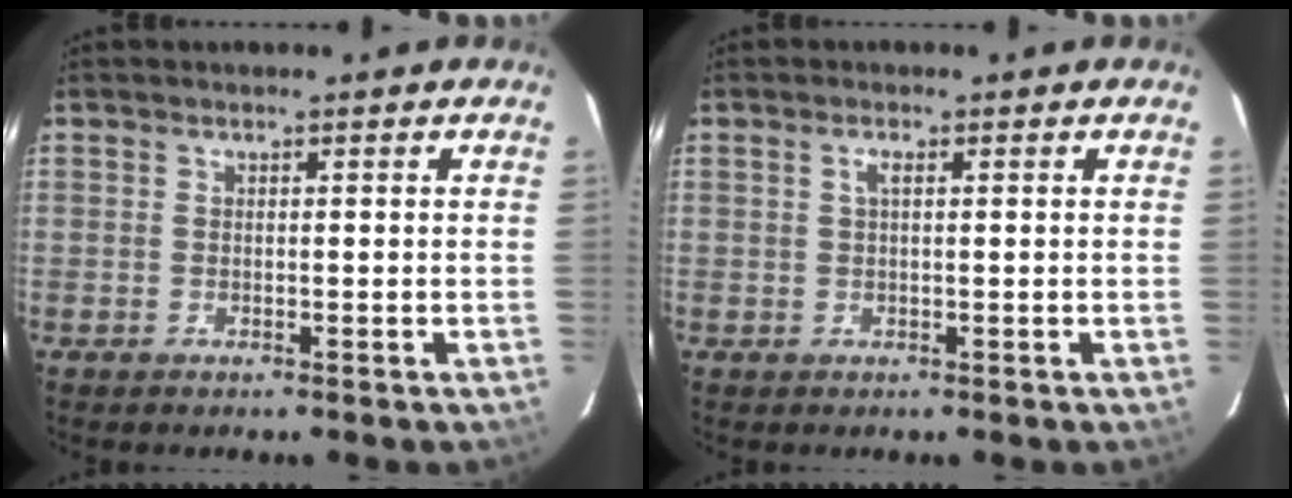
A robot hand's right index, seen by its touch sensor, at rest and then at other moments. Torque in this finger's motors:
{"motor_torque": [0.05, -0.11, 0.09, 0.03]}